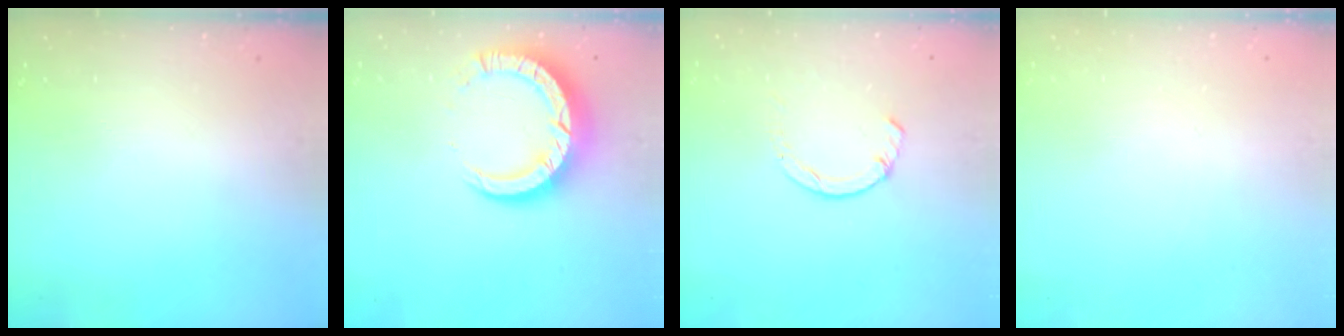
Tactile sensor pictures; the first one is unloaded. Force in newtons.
{"total": 9.6, "press": 9.5, "slide": 1.1}
{"total": 2.3, "press": 2.3, "slide": 0.5}
{"total": 2.6, "press": 2.6, "slide": 0.2}